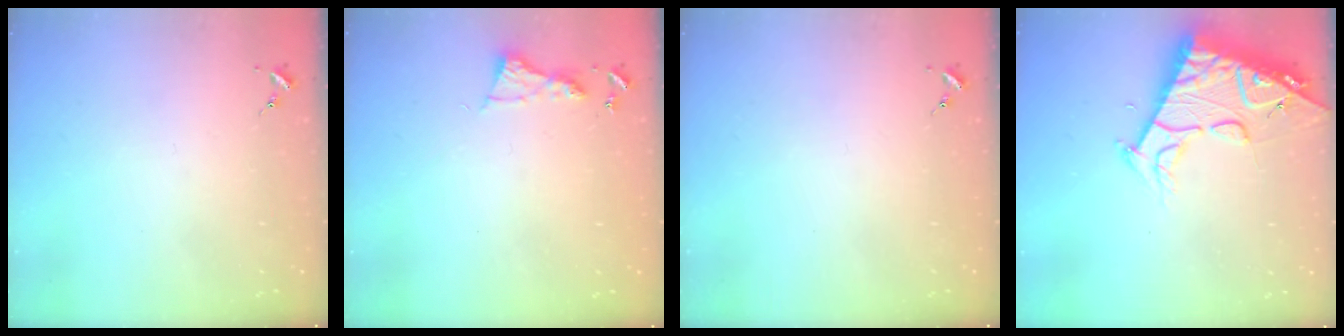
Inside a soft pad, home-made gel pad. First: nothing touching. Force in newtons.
{"total": 6.4, "press": 6.3, "slide": 0.7}
{"total": 0.0}
{"total": 17.7, "press": 17.6, "slide": 1.7}